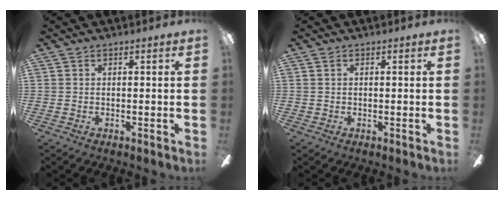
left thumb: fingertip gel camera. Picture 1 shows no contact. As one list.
[{"total": 0.7, "force": [0.1, 0.6, 0.2], "torque": [-0.004, 0.006, 0.001]}]